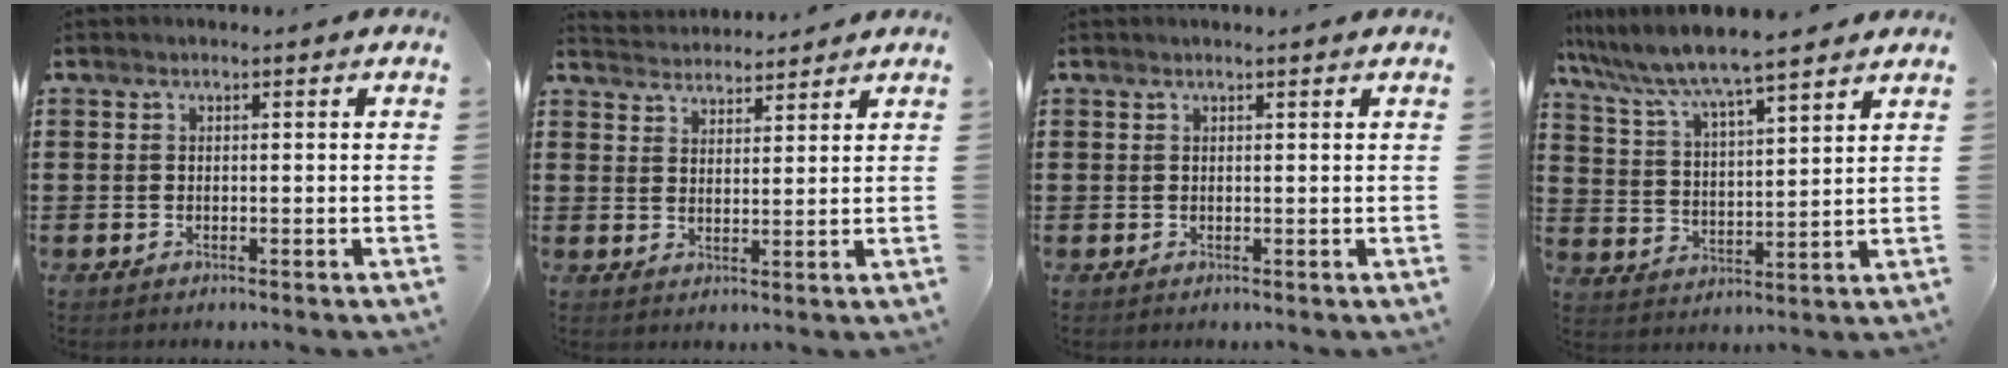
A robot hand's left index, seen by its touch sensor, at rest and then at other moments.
{"total": 3.3, "force": [3.3, 0.3, -0.4], "torque": [-0.004, -0.010, 0.062]}
{"total": 0.7, "force": [0.5, -0.1, 0.4], "torque": [-0.009, -0.001, 0.010]}
{"total": 6.8, "force": [6.2, 0.1, 2.9], "torque": [-0.083, -0.034, 0.103]}